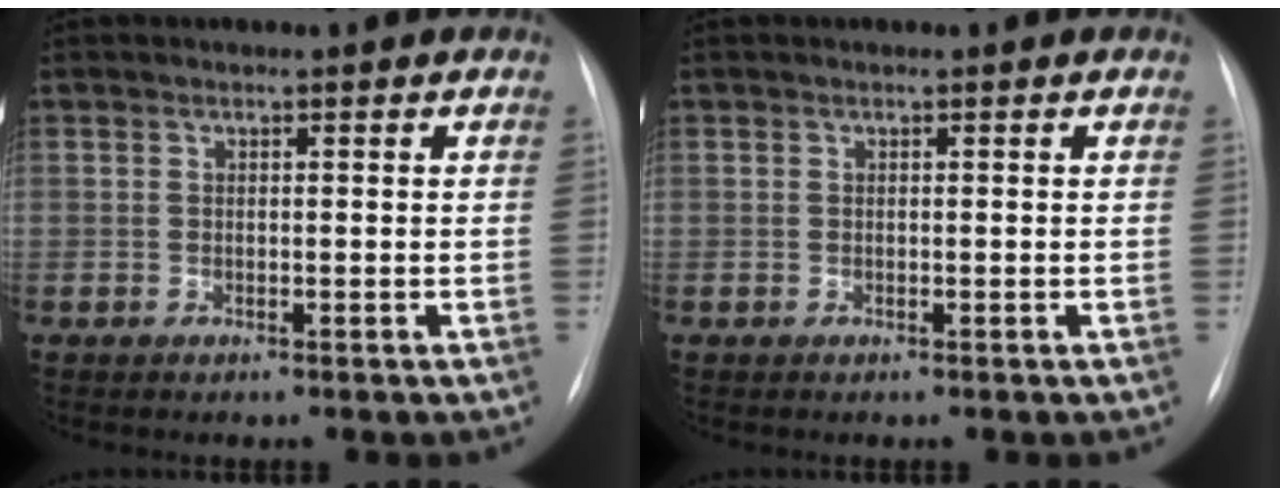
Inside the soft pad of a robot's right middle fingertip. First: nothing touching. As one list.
[{"total": 0.0}]